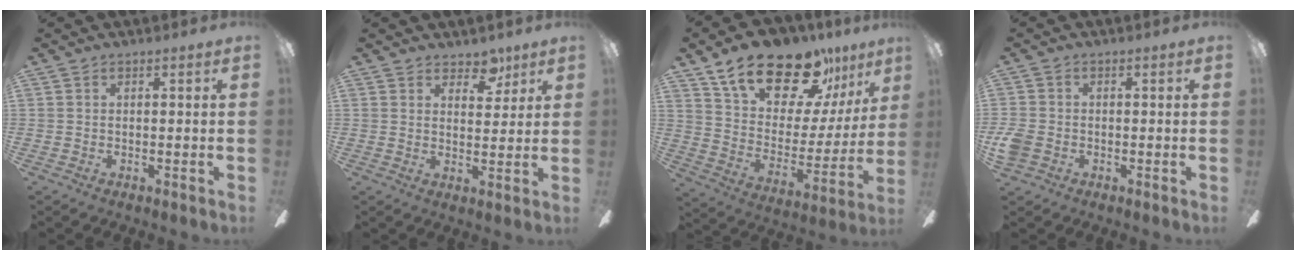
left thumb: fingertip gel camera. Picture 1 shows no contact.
{"total": 6.3, "force": [4.8, 3.4, 2.1], "torque": [-0.007, -0.026, 0.081]}
{"total": 22.7, "force": [17.2, 9.8, 11.2], "torque": [-0.184, -0.115, 0.301]}
{"total": 4.3, "force": [-1.4, 3.4, 2.3], "torque": [-0.053, 0.007, -0.027]}